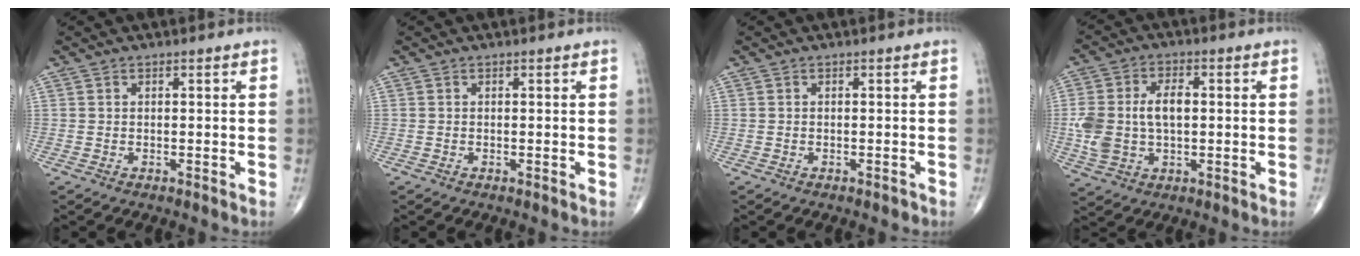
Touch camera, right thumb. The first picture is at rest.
{"total": 0.0}
{"total": 0.6, "force": [-0.4, 0.2, 0.2], "torque": [-0.004, 0.003, -0.006]}
{"total": 11.4, "force": [0.1, 7.1, 8.9], "torque": [-0.181, 0.018, 0.009]}